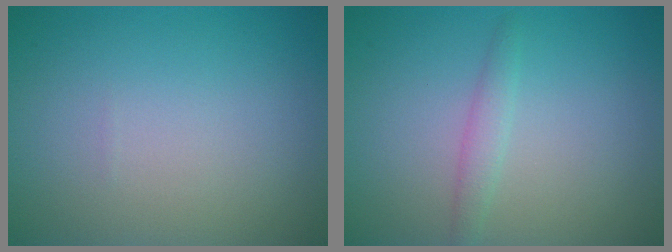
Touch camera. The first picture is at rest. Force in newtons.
{"total": 1.3, "press": 1.3, "slide": 0.1}